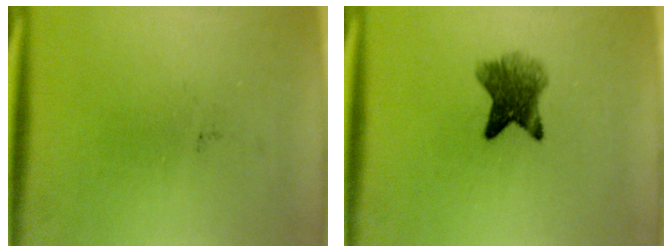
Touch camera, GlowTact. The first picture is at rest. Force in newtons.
{"total": 5.7}